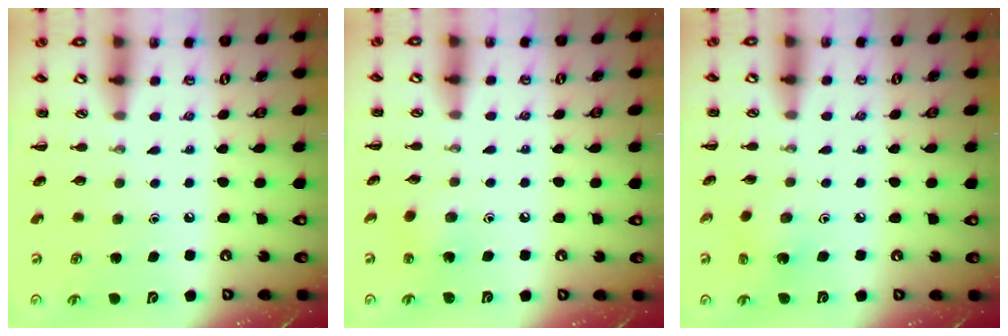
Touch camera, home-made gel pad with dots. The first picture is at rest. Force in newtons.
{"total": 2.8, "press": 2.7, "slide": 0.6}
{"total": 2.1, "press": 2.0, "slide": 0.7}